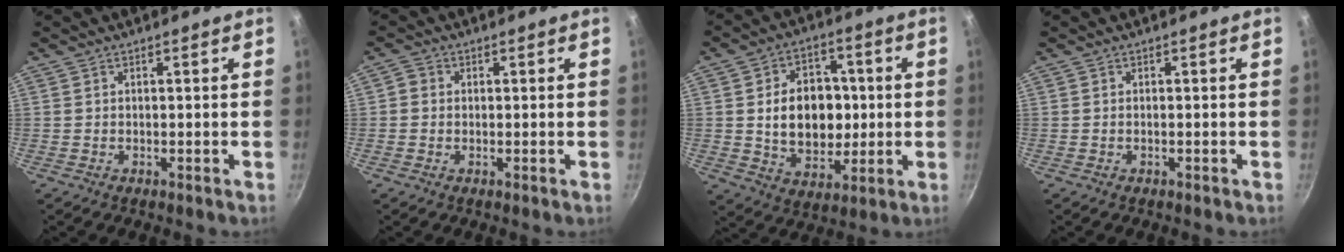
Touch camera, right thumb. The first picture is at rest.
{"total": 1.9, "force": [0.0, 1.8, 0.7], "torque": [-0.011, 0.001, -0.008]}
{"total": 14.8, "force": [0.7, 11.1, 9.8], "torque": [-0.109, 0.008, 0.019]}
{"total": 0.0}